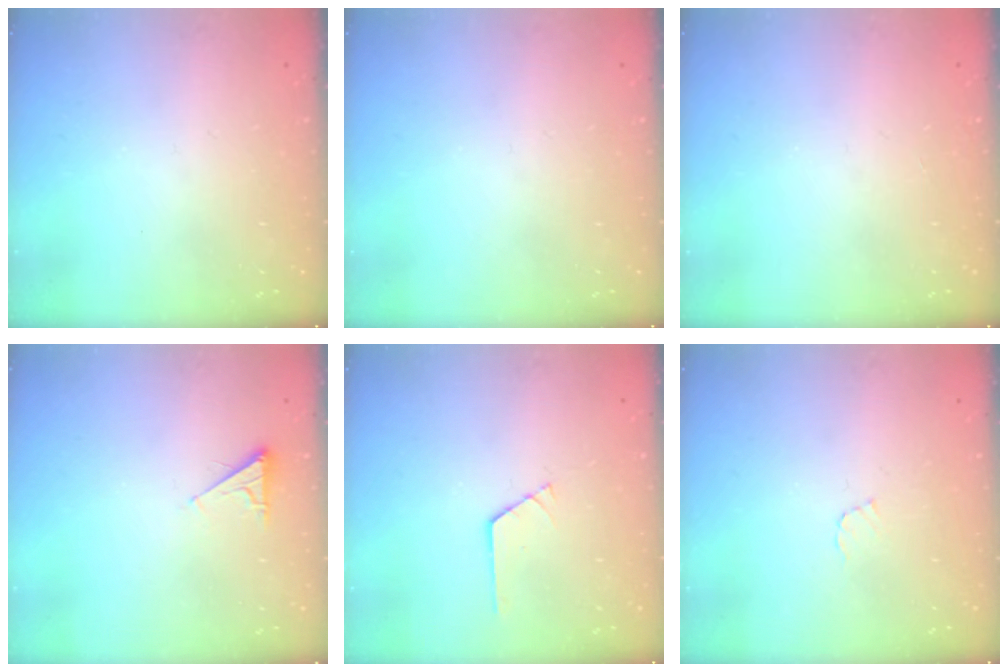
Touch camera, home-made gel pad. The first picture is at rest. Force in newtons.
{"total": 0.0}
{"total": 0.0}
{"total": 2.5, "press": 2.5, "slide": 0.4}
{"total": 0.9, "press": 0.9, "slide": 0.1}
{"total": 3.6, "press": 3.6, "slide": 0.3}